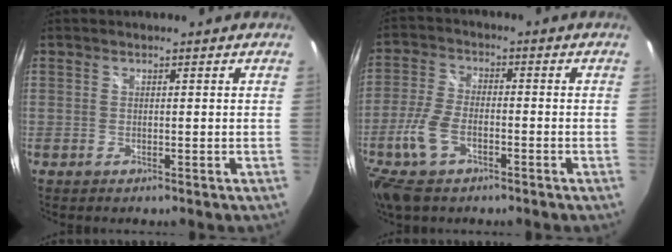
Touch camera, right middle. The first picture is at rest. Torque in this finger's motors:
{"motor_torque": [1.18, -0.95, 0.22, 0.10]}